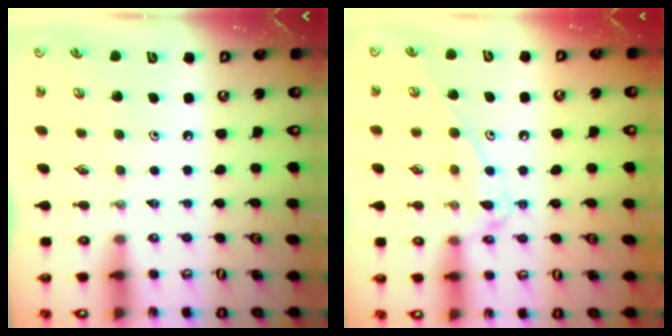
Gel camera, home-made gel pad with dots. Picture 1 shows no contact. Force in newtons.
{"total": 12.8, "press": 12.8, "slide": 0.8}